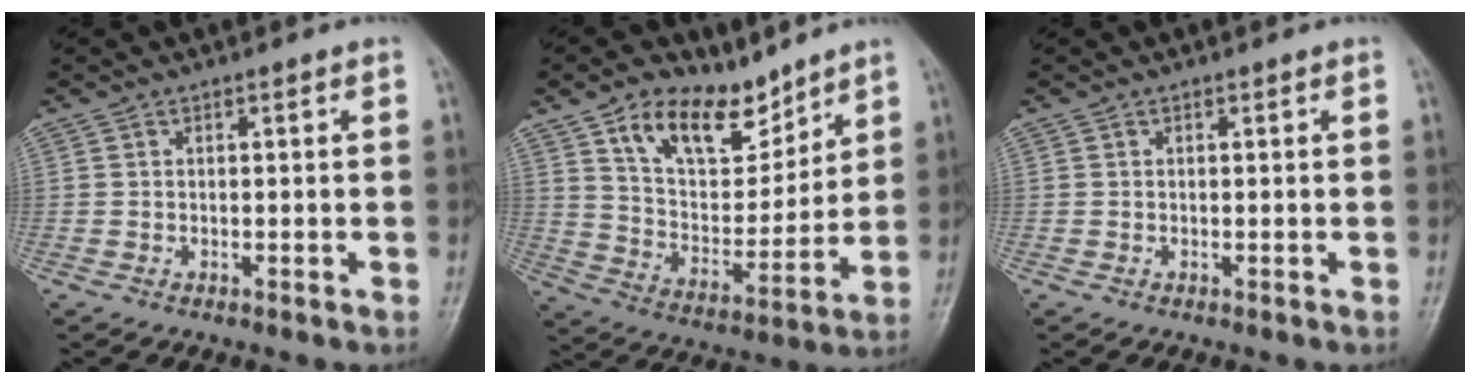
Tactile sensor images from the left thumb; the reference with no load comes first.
{"total": 14.7, "force": [9.9, 7.9, 7.4], "torque": [-0.088, -0.060, 0.185]}
{"total": 0.0}